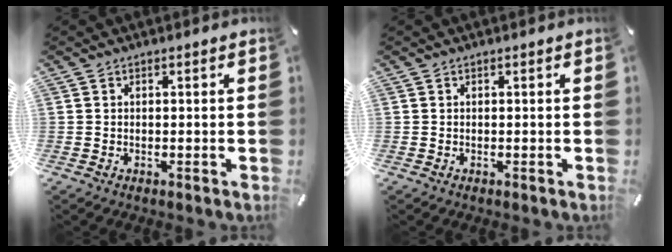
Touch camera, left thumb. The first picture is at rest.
{"total": 0.0}